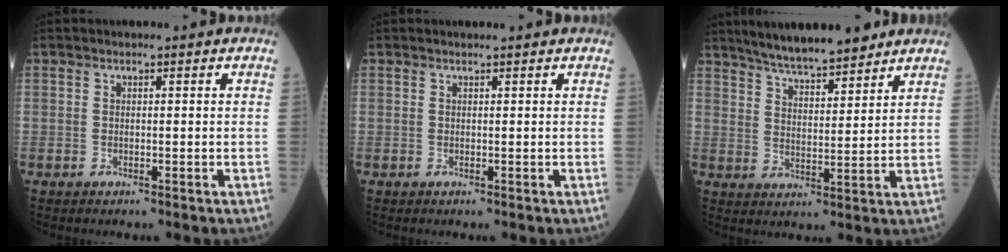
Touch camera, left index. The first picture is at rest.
{"total": 1.6, "force": [1.5, 0.1, 0.4], "torque": [-0.008, 0.008, 0.016]}
{"total": 11.7, "force": [10.1, 1.8, 5.7], "torque": [-0.088, 0.011, 0.162]}